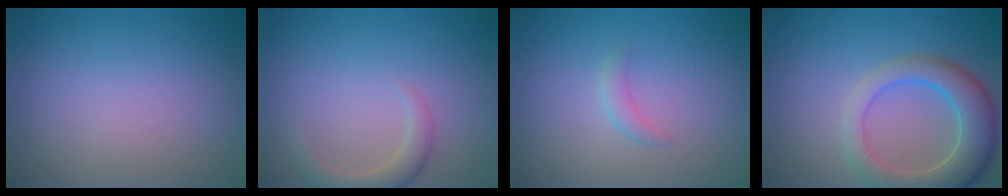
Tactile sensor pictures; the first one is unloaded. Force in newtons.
{"total": 2.4, "press": 2.3, "slide": 0.3}
{"total": 1.2, "press": 1.1, "slide": 0.0}
{"total": 6.2, "press": 6.2, "slide": 0.5}